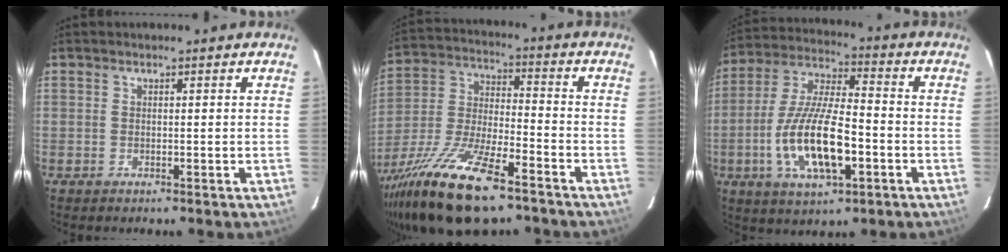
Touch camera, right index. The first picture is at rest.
{"total": 21.4, "force": [-14.2, 6.6, 14.7], "torque": [-0.299, -0.040, -0.255]}
{"total": 16.3, "force": [-4.9, 5.4, 14.6], "torque": [-0.302, -0.009, -0.089]}